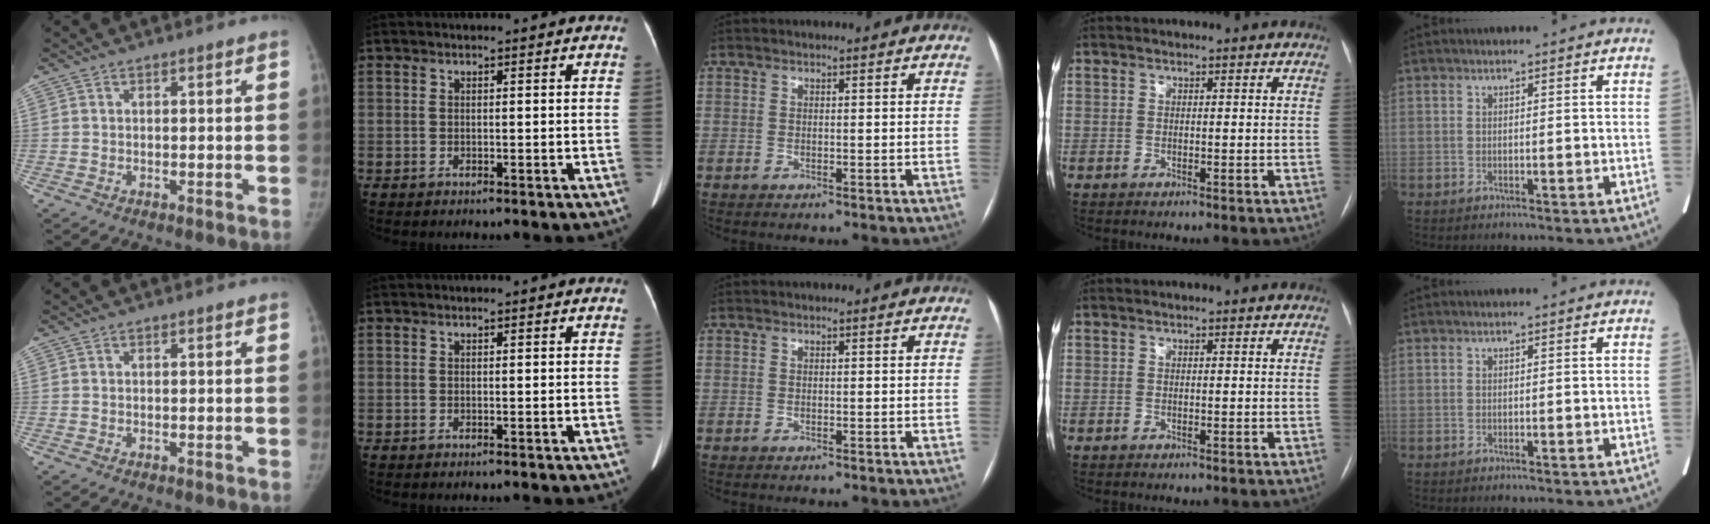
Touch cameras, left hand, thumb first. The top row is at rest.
{}